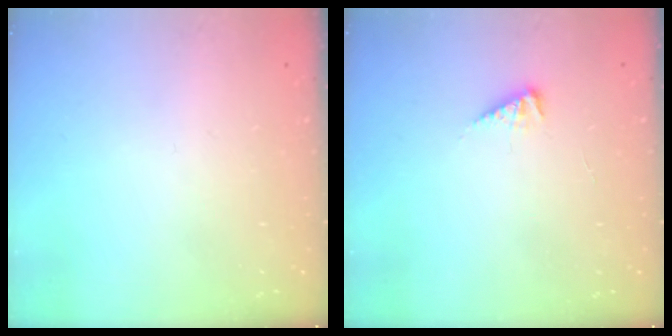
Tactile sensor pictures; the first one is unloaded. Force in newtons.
{"total": 3.2, "press": 3.2, "slide": 0.3}